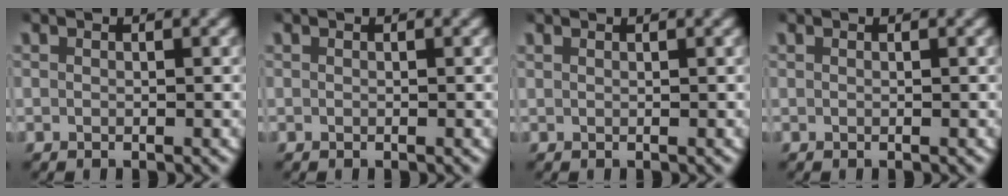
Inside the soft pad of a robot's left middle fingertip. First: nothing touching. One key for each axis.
{"total": 0.0}
{"total": 0.6, "fx": 0.6, "fy": 0.0, "fz": 0.1, "tx": 0.003, "ty": 0.001, "tz": 0.009}
{"total": 0.0}